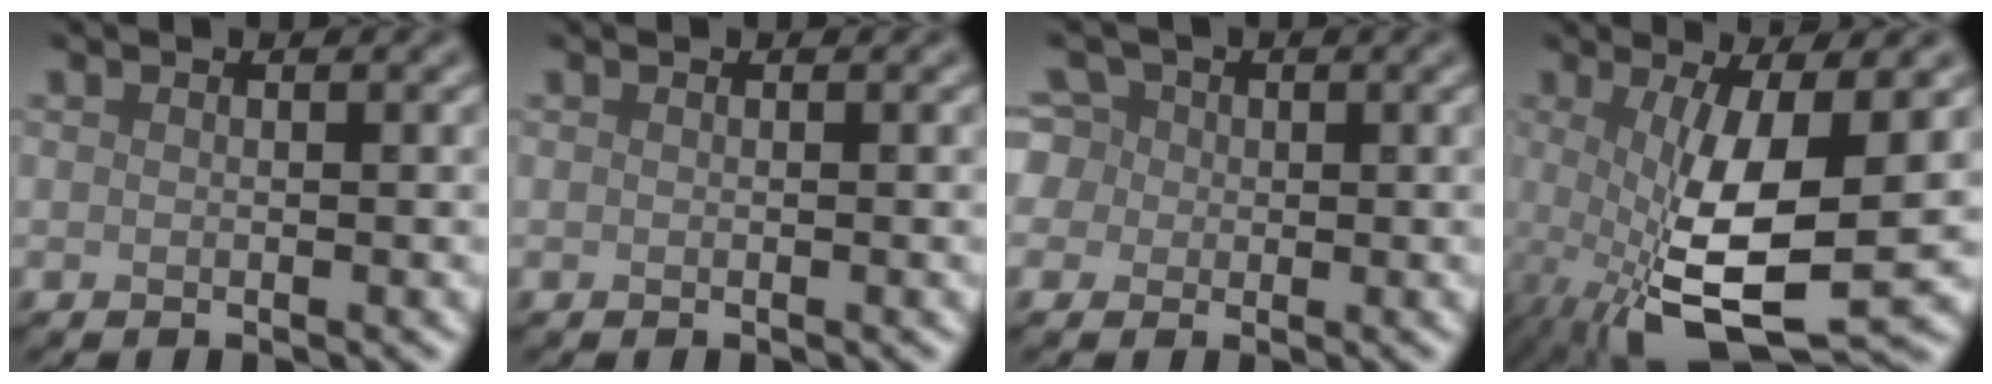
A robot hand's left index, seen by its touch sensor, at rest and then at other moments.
{"total": 0.0}
{"total": 5.6, "force": [1.6, 4.9, 2.2], "torque": [-0.038, 0.038, -0.002]}
{"total": 9.0, "force": [-0.9, 2.7, 8.6], "torque": [-0.165, -0.017, -0.012]}